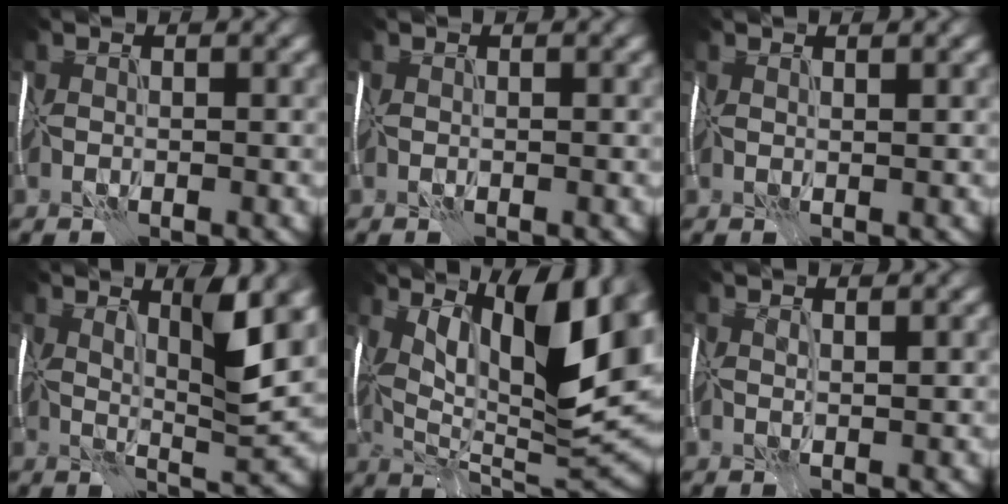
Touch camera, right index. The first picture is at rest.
{"total": 0.0}
{"total": 0.9, "force": [0.7, 0.2, 0.5], "torque": [-0.007, -0.001, 0.016]}
{"total": 6.2, "force": [2.9, 0.8, 5.4], "torque": [-0.079, -0.003, 0.051]}
{"total": 13.0, "force": [5.0, 3.8, 11.4], "torque": [-0.179, -0.003, 0.090]}
{"total": 1.4, "force": [0.8, 0.4, 1.1], "torque": [-0.017, -0.001, 0.018]}